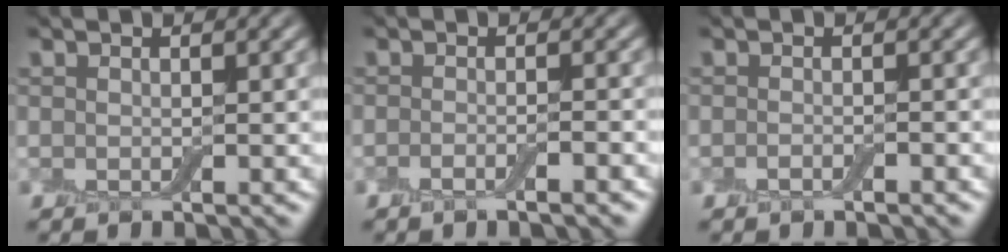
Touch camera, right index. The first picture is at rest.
{"total": 1.8, "force": [-1.0, 0.4, 1.5], "torque": [-0.018, 0.000, -0.022]}
{"total": 1.0, "force": [-0.6, 0.3, 0.7], "torque": [-0.015, -0.002, -0.012]}